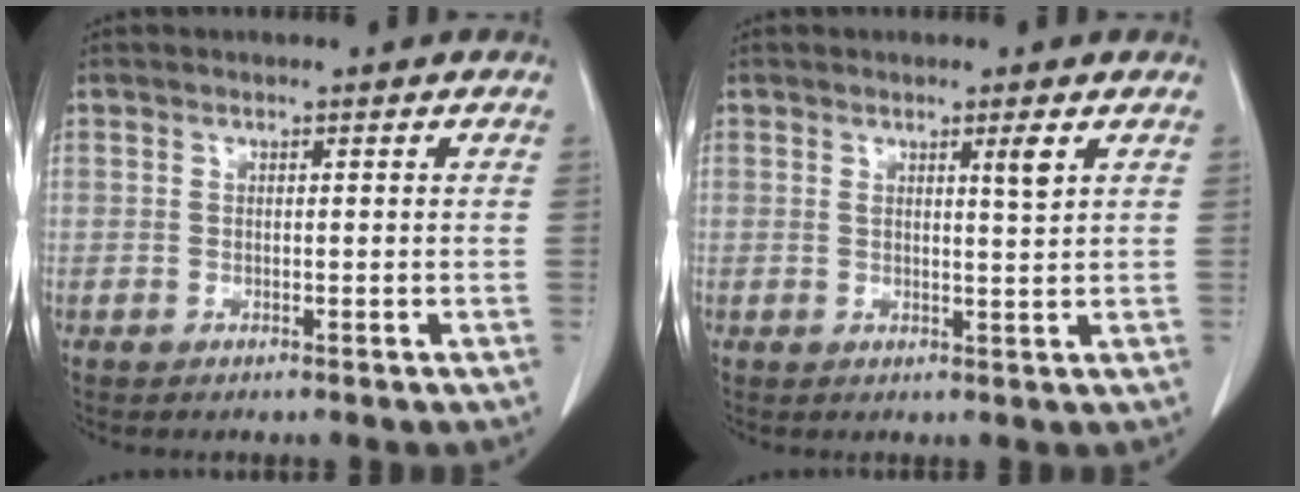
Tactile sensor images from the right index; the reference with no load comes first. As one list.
[{"total": 2.4, "force": [1.3, -0.2, 2.0], "torque": [-0.034, -0.006, 0.021]}]